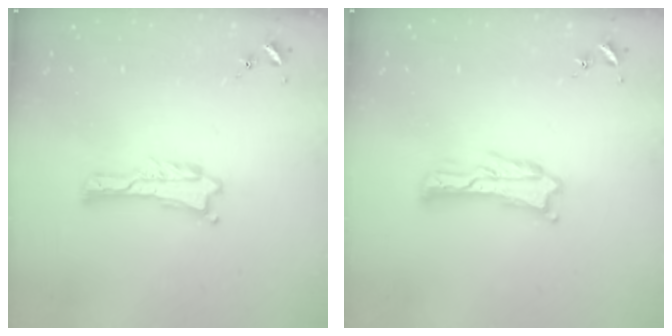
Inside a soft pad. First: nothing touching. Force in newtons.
{"total": 1.6, "press": 1.6, "slide": 0.3}